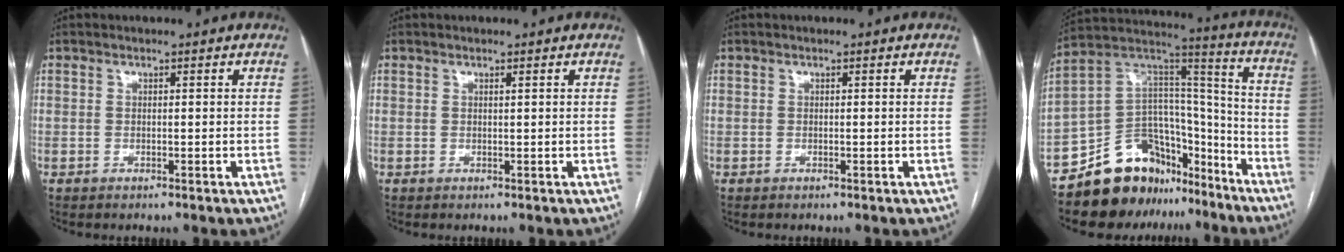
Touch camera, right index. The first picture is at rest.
{"total": 0.0}
{"total": 0.0}
{"total": 17.7, "force": [-14.1, 9.2, 5.4], "torque": [-0.069, 0.090, -0.235]}